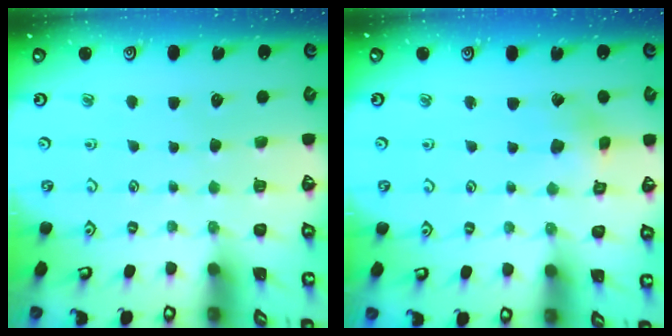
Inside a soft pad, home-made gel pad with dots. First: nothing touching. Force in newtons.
{"total": 2.6, "press": 2.5, "slide": 0.3}